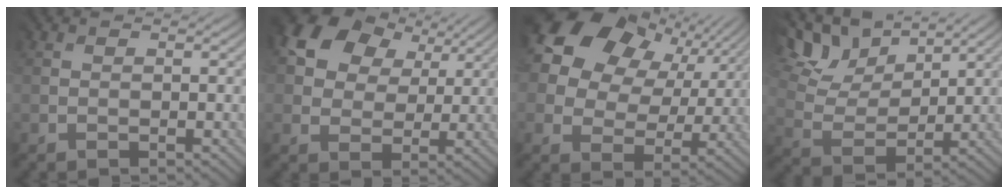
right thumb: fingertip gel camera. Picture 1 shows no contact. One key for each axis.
{"total": 12.7, "fx": 6.9, "fy": 8.9, "fz": 5.9, "tx": -0.157, "ty": 0.054, "tz": 0.117}
{"total": 17.7, "fx": 8.7, "fy": 12.6, "fz": 8.8, "tx": -0.229, "ty": 0.068, "tz": 0.165}
{"total": 11.7, "fx": 8.8, "fy": 5.1, "fz": 5.8, "tx": -0.155, "ty": 0.018, "tz": 0.132}